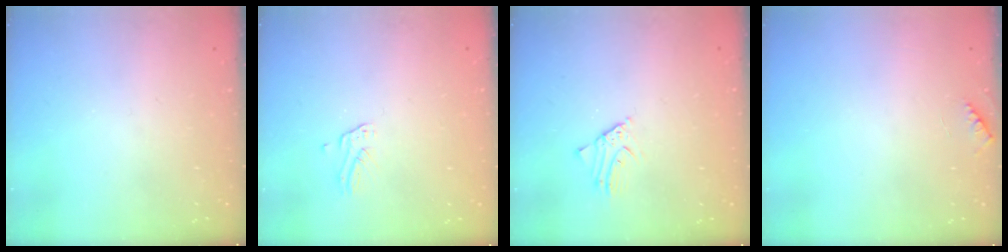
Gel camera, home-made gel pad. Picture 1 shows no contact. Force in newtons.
{"total": 2.6, "press": 2.6, "slide": 0.2}
{"total": 2.6, "press": 2.6, "slide": 0.2}
{"total": 3.4, "press": 3.4, "slide": 0.4}